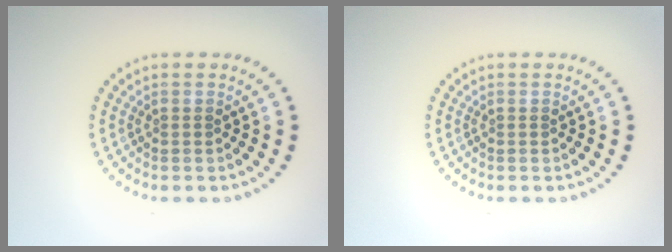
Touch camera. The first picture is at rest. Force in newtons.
{"total": 0.0}